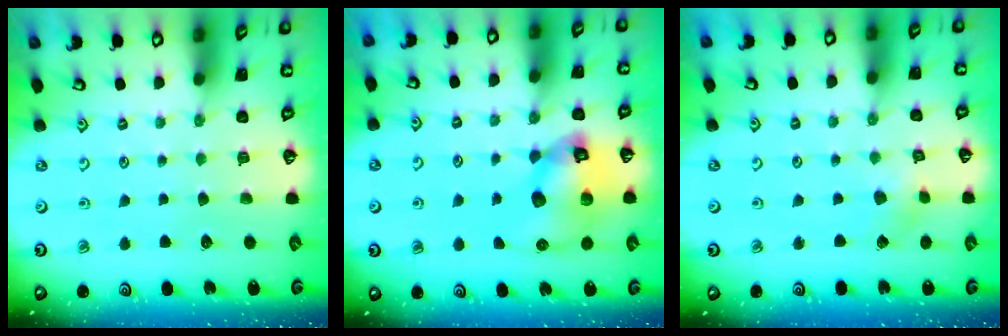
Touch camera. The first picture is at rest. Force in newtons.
{"total": 13.8, "press": 13.6, "slide": 2.1}
{"total": 3.2, "press": 3.2, "slide": 0.3}